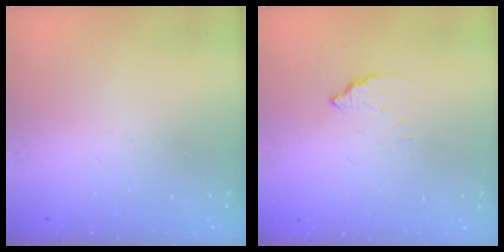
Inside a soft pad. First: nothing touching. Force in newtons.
{"total": 2.4, "press": 2.4, "slide": 0.0}